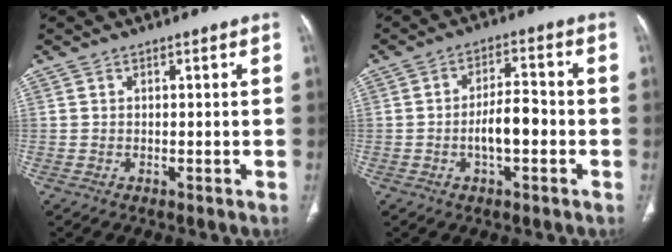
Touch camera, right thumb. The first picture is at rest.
{"total": 6.9, "force": [-1.7, 2.9, 6.0], "torque": [-0.101, 0.023, -0.031]}